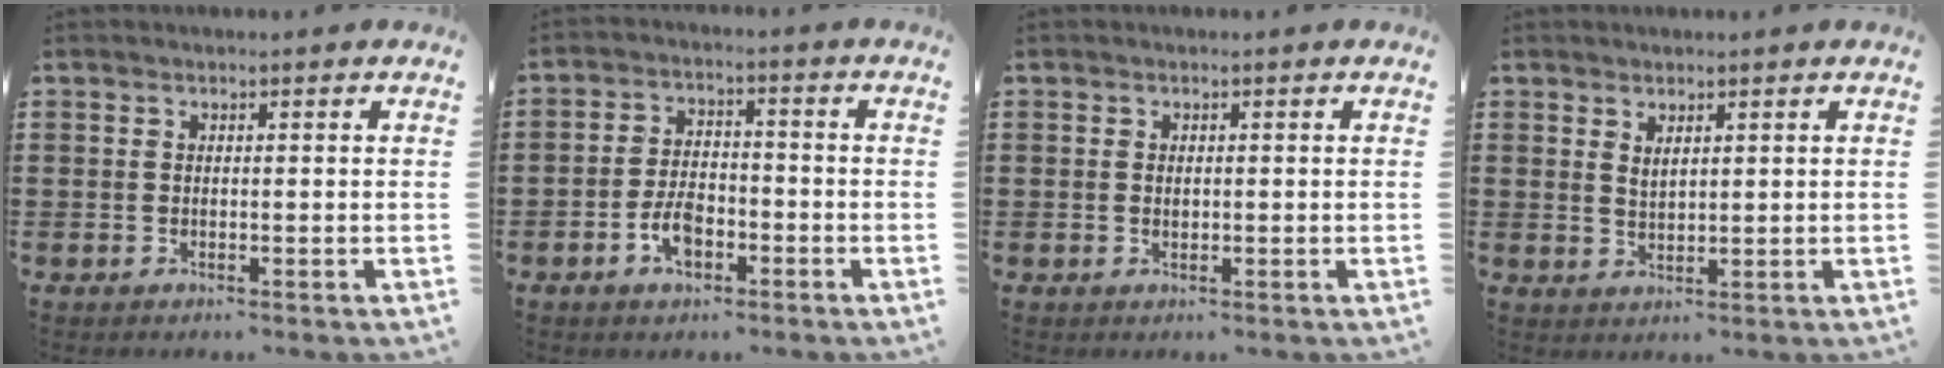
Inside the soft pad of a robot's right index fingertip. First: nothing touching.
{"total": 5.4, "force": [-2.5, 2.9, 3.8], "torque": [-0.083, 0.002, -0.050]}
{"total": 0.8, "force": [0.0, 0.5, 0.6], "torque": [-0.014, 0.002, 0.000]}
{"total": 1.6, "force": [1.3, 0.6, 0.9], "torque": [-0.019, 0.001, 0.024]}